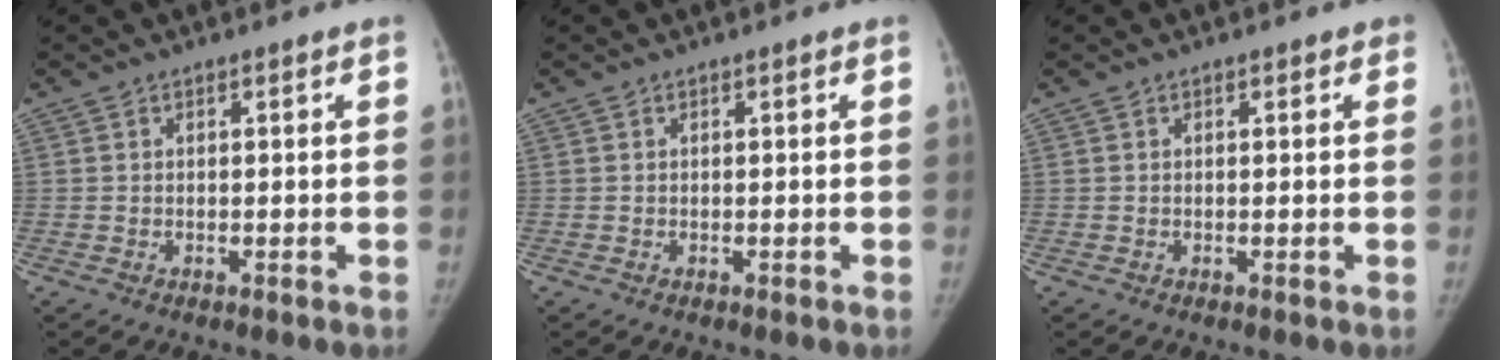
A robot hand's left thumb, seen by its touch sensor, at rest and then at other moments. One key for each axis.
{"total": 0.0}
{"total": 0.5, "fx": 0.3, "fy": 0.3, "fz": 0.3, "tx": 0.000, "ty": 0.000, "tz": 0.000}